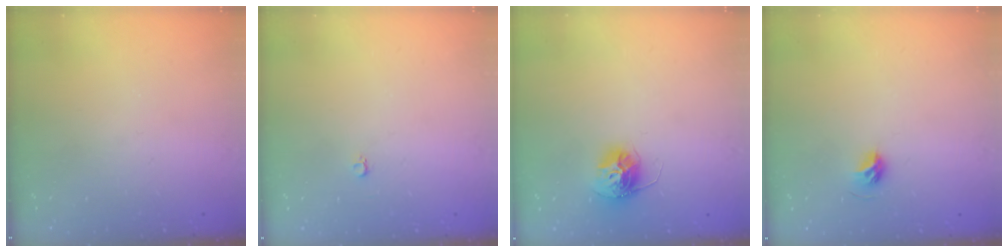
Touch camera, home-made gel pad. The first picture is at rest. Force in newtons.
{"total": 2.6, "press": 2.6, "slide": 0.3}
{"total": 11.9, "press": 11.9, "slide": 1.0}
{"total": 5.3, "press": 5.2, "slide": 0.9}